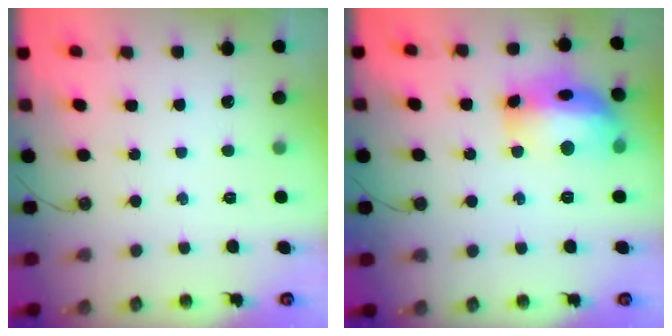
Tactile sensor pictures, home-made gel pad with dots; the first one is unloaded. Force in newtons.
{"total": 17.7, "press": 17.6, "slide": 1.4}